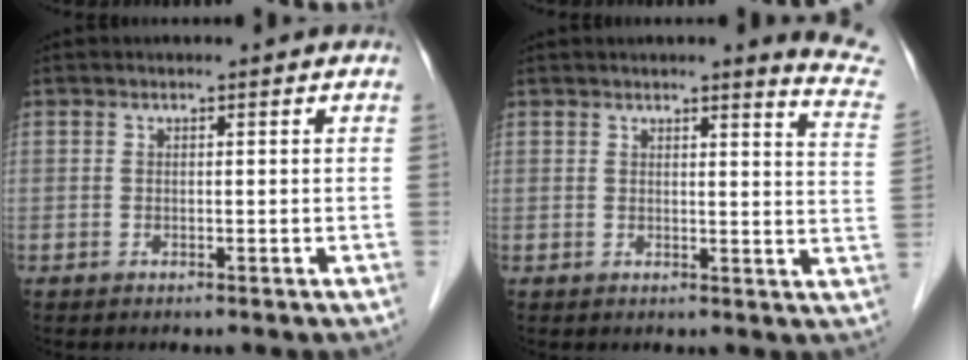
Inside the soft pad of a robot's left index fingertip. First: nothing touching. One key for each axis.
{"total": 8.1, "fx": 7.6, "fy": -0.5, "fz": 2.8, "tx": -0.025, "ty": -0.057, "tz": 0.056}